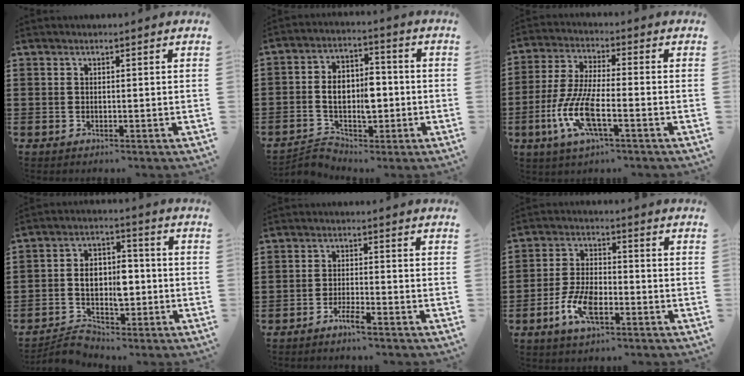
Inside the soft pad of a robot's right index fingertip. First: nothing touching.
{"total": 8.8, "force": [-1.2, 6.0, 6.4], "torque": [-0.117, 0.011, -0.024]}
{"total": 9.6, "force": [-3.8, 2.6, 8.4], "torque": [-0.200, -0.019, -0.075]}
{"total": 8.0, "force": [-1.9, 5.6, 5.3], "torque": [-0.090, 0.014, -0.036]}
{"total": 2.2, "force": [-1.9, 0.0, 1.1], "torque": [-0.026, -0.001, -0.038]}
{"total": 7.3, "force": [-3.2, 3.2, 5.7], "torque": [-0.136, -0.007, -0.063]}